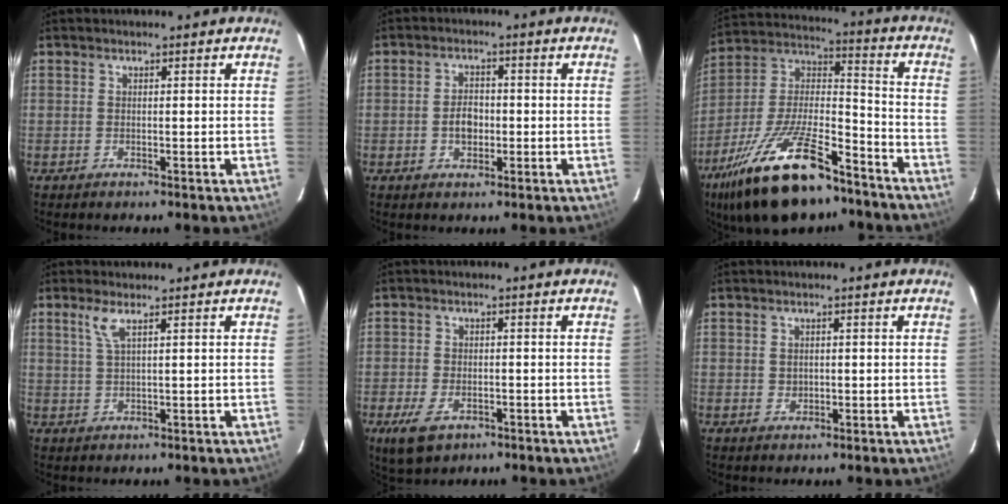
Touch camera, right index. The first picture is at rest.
{"total": 4.2, "force": [-0.8, 2.9, 2.9], "torque": [-0.052, 0.007, -0.010]}
{"total": 25.0, "force": [-16.2, 9.3, 16.7], "torque": [-0.325, -0.011, -0.271]}
{"total": 2.7, "force": [1.5, 0.1, 2.3], "torque": [-0.050, 0.002, 0.034]}
{"total": 6.9, "force": [-3.6, 4.0, 4.3], "torque": [-0.107, -0.017, -0.061]}
{"total": 1.4, "force": [0.1, 1.3, 0.5], "torque": [-0.006, 0.002, 0.002]}